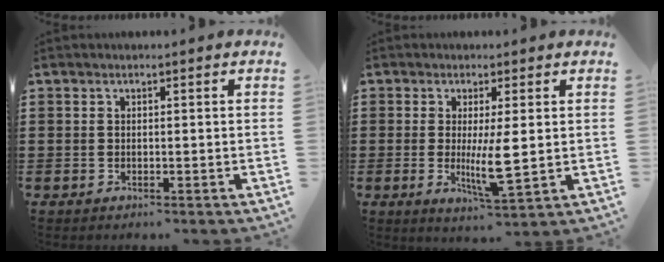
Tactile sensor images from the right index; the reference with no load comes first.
{"total": 6.0, "force": [-0.2, 0.8, 6.0], "torque": [-0.113, -0.019, -0.009]}